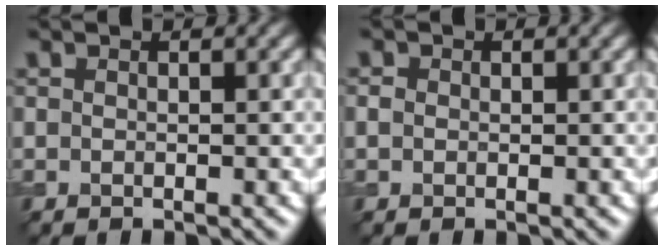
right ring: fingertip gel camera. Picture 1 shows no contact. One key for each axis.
{"total": 0.7, "fx": 0.0, "fy": 0.7, "fz": 0.2, "tx": -0.003, "ty": -0.001, "tz": -0.002}